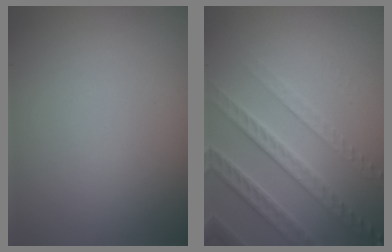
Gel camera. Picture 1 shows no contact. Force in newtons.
{"total": 4.4, "press": 3.9, "slide": 1.9}